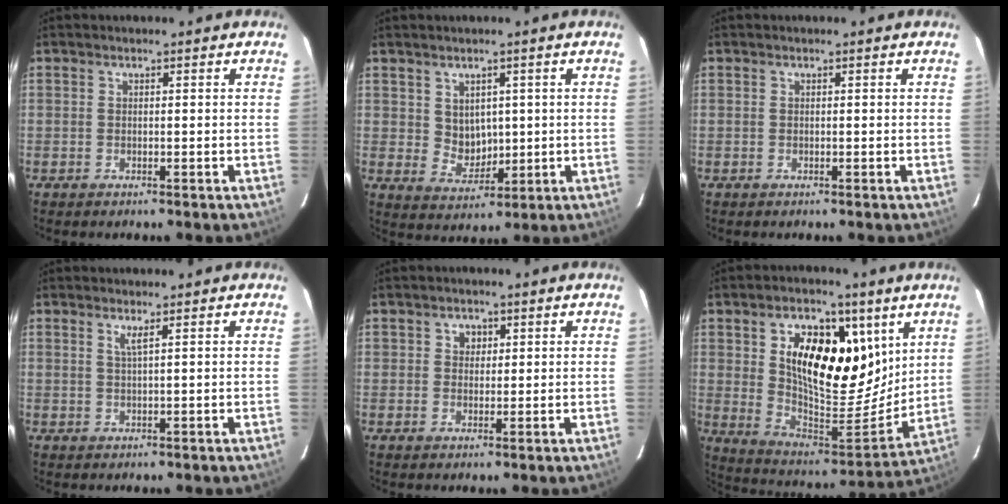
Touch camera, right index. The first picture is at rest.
{"total": 5.2, "force": [1.4, 4.4, 2.4], "torque": [-0.040, 0.002, 0.040]}
{"total": 0.0}
{"total": 1.5, "force": [0.8, -0.3, 1.3], "torque": [-0.025, -0.002, 0.015]}
{"total": 2.5, "force": [0.8, 2.2, 0.7], "torque": [-0.006, 0.009, 0.013]}
{"total": 20.6, "force": [8.3, 11.2, 15.1], "torque": [-0.261, -0.002, 0.151]}